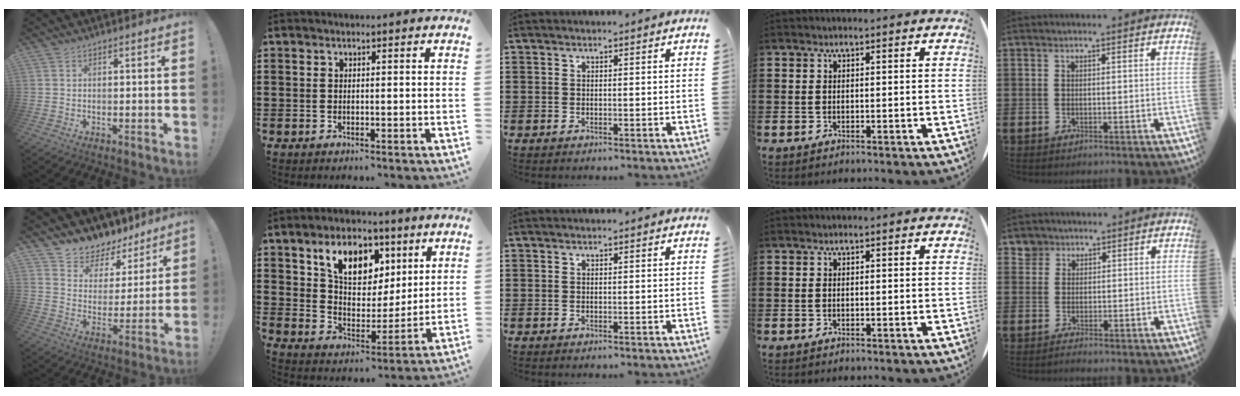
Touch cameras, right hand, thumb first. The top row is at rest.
{"thumb": {"total": 7.8, "force": [6.7, 3.9, 0.5], "torque": [-0.008, -0.073, 0.122]}, "index": {"total": 9.4, "force": [5.2, 6.0, 5.0], "torque": [-0.103, 0.000, 0.089]}, "little": {"total": 1.9, "force": [1.1, 1.4, 0.2], "torque": [0.006, 0.002, 0.018]}}